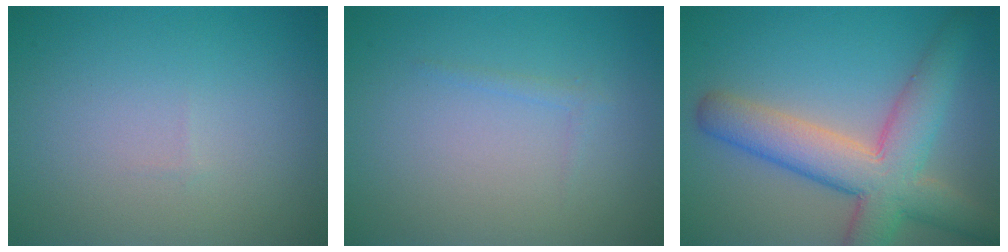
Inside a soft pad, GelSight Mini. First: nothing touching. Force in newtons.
{"total": 0.7, "press": 0.7, "slide": 0.0}
{"total": 8.1, "press": 8.1, "slide": 0.6}